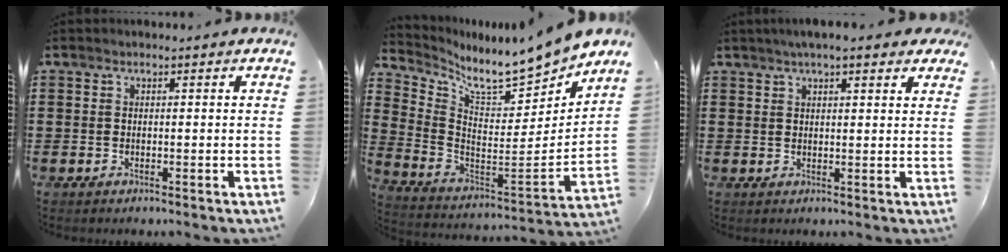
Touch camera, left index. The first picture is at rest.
{"total": 8.7, "force": [8.2, 0.8, 2.8], "torque": [-0.074, -0.082, 0.134]}
{"total": 3.6, "force": [2.7, 0.5, 2.3], "torque": [-0.051, 0.007, 0.048]}